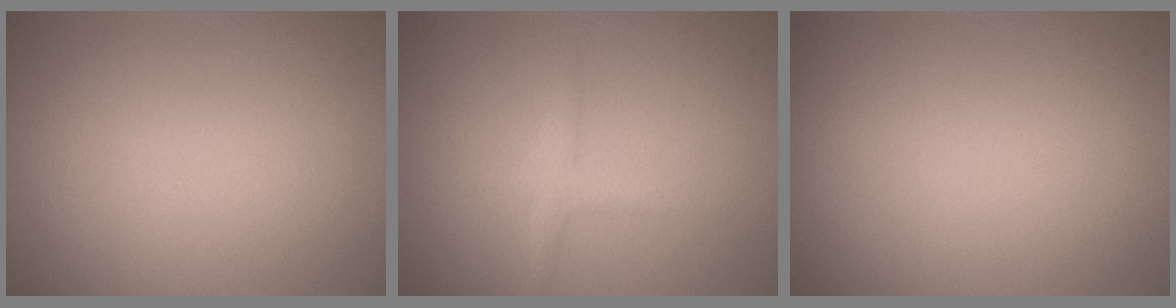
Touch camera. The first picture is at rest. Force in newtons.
{"total": 1.5, "press": 1.5, "slide": 0.1}
{"total": 0.0}